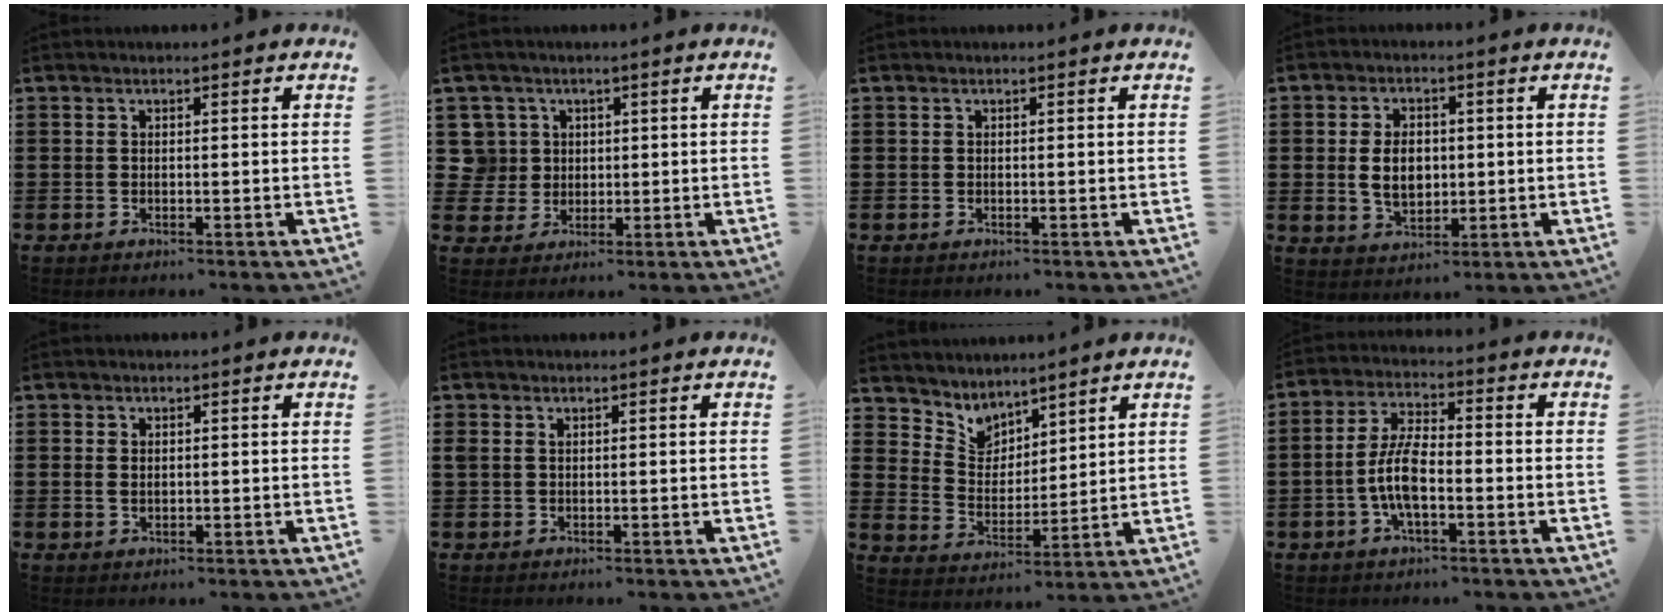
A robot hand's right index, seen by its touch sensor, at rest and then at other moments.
{"total": 5.4, "force": [1.4, 5.2, 0.6], "torque": [-0.047, 0.013, 0.025]}
{"total": 0.0}
{"total": 6.2, "force": [0.0, 3.9, 4.8], "torque": [-0.102, 0.003, -0.005]}
{"total": 1.0, "force": [0.2, 0.6, 0.8], "torque": [-0.017, 0.005, 0.003]}
{"total": 1.0, "force": [0.5, 0.7, 0.5], "torque": [-0.011, 0.005, 0.009]}
{"total": 4.3, "force": [3.8, 2.0, -0.6], "torque": [-0.020, -0.029, 0.067]}
{"total": 7.3, "force": [-1.9, 2.7, 6.5], "torque": [-0.154, -0.005, -0.045]}